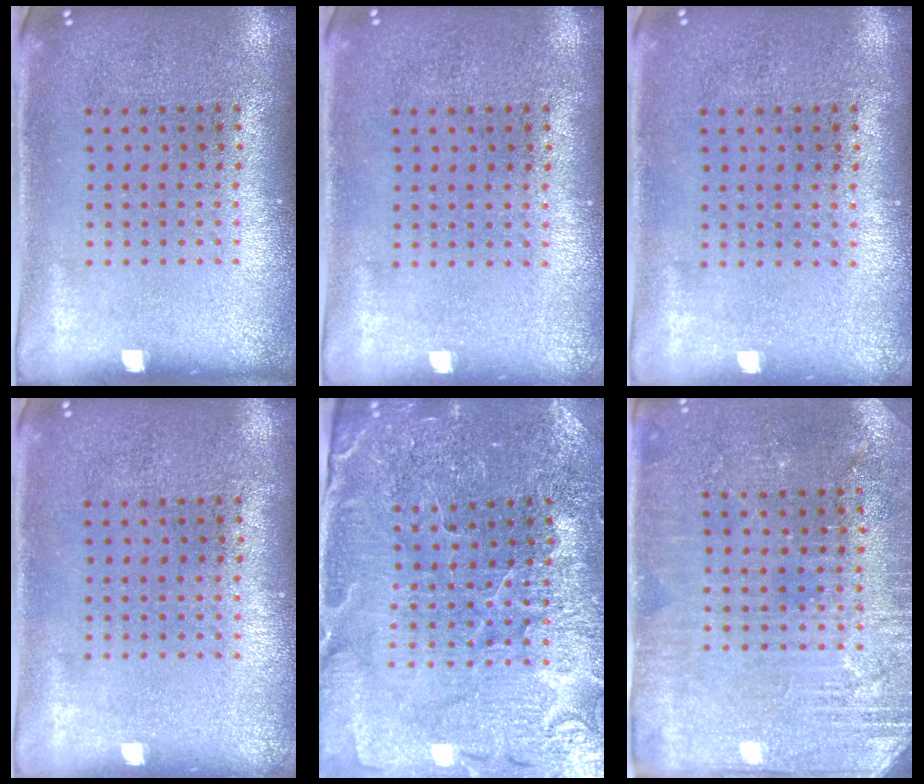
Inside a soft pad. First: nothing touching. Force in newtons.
{"total": 0.0}
{"total": 0.0}
{"total": 0.0}
{"total": 3.4, "press": 3.4, "slide": 0.3}
{"total": 2.9, "press": 2.8, "slide": 0.6}